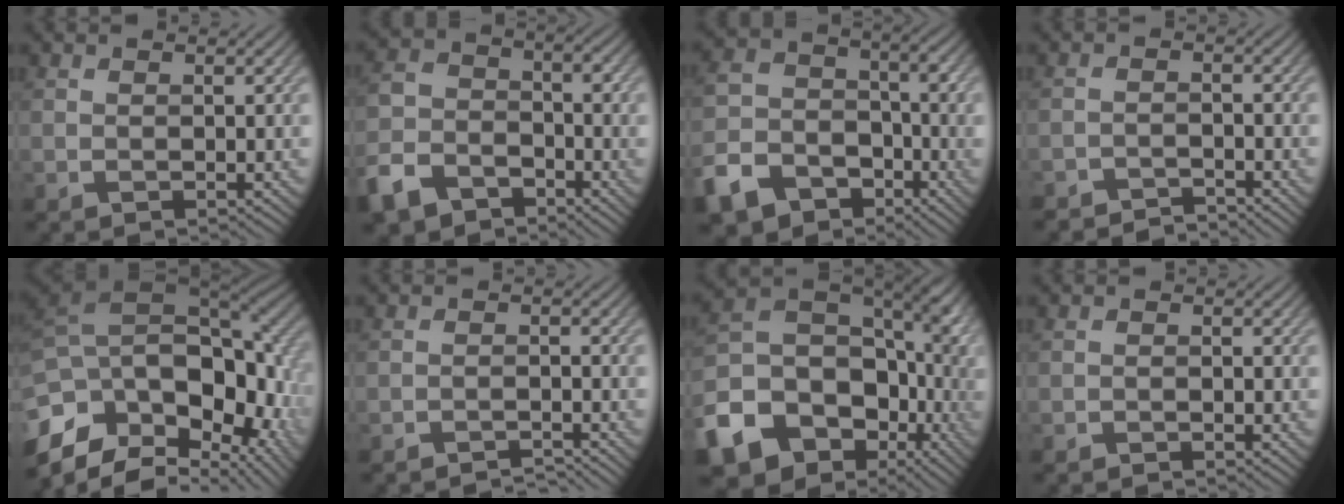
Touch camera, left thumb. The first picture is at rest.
{"total": 8.6, "force": [-5.5, 5.4, 3.7], "torque": [-0.098, -0.011, -0.123]}
{"total": 10.6, "force": [-6.1, 7.4, 4.5], "torque": [-0.132, -0.028, -0.119]}
{"total": 2.9, "force": [-2.9, 0.3, 0.3], "torque": [-0.002, 0.002, -0.055]}
{"total": 18.7, "force": [-3.8, 11.8, 14.0], "torque": [-0.265, -0.008, -0.049]}
{"total": 2.6, "force": [-2.5, 0.1, 0.7], "torque": [-0.008, 0.006, -0.042]}
{"total": 19.9, "force": [-8.2, 15.4, 9.6], "torque": [-0.238, -0.036, -0.125]}
{"total": 0.8, "force": [-0.8, 0.1, 0.2], "torque": [-0.004, 0.001, -0.015]}